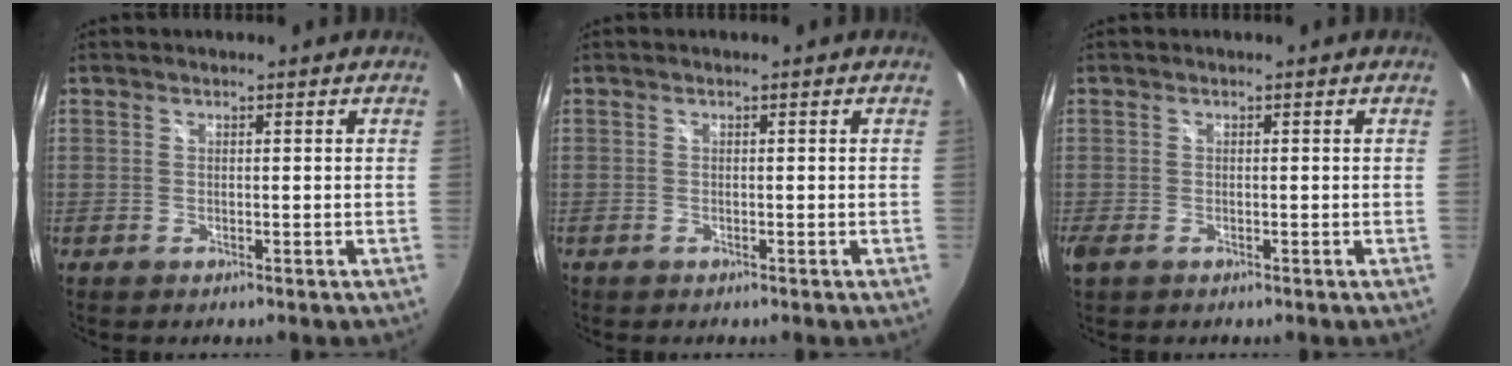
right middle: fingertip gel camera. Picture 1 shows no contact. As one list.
[{"total": 0.0}, {"total": 2.4, "force": [-1.1, 1.2, 1.7], "torque": [-0.036, -0.009, -0.019]}]